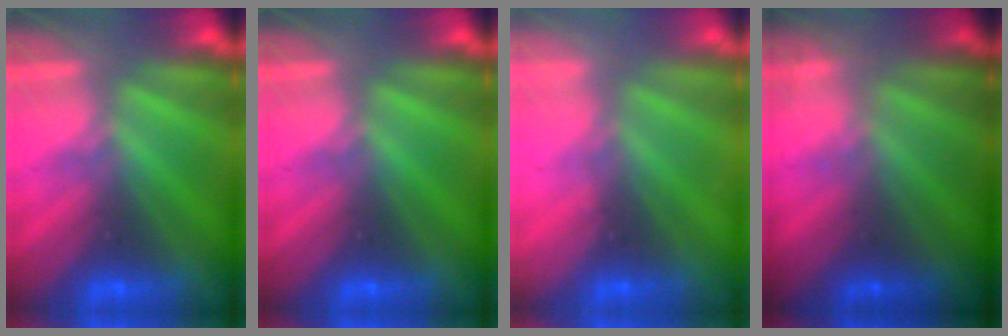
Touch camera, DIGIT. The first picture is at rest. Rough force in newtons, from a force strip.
{"total": 0.0}
{"total": 2.3}
{"total": 1.9}